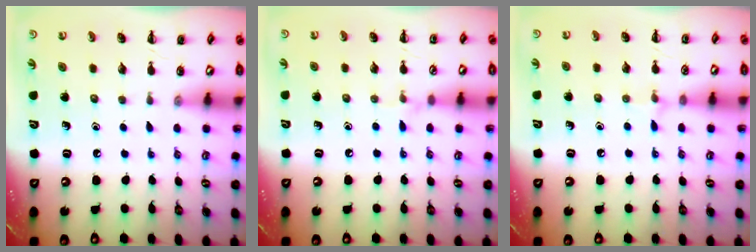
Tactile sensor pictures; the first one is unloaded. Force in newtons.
{"total": 4.3, "press": 4.0, "slide": 1.6}
{"total": 4.7, "press": 4.4, "slide": 1.6}